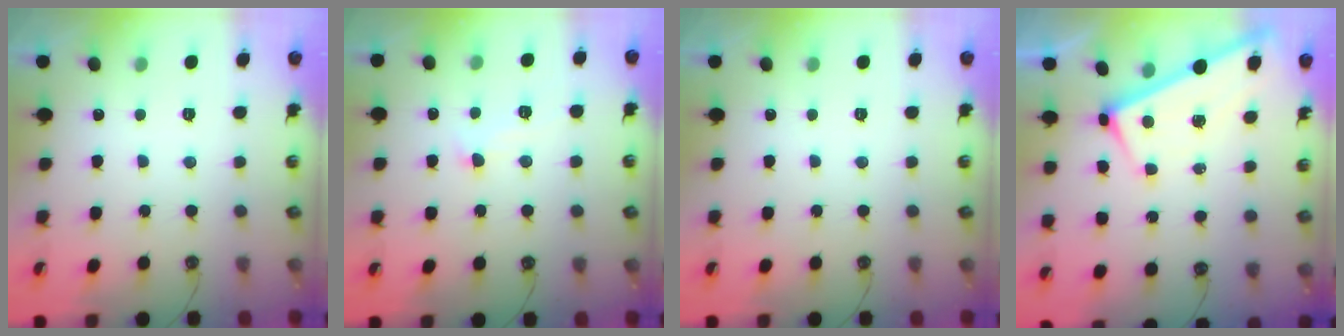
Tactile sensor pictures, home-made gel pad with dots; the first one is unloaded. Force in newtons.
{"total": 0.7, "press": 0.3, "slide": 0.7}
{"total": 0.0}
{"total": 1.7, "press": 1.7, "slide": 0.1}